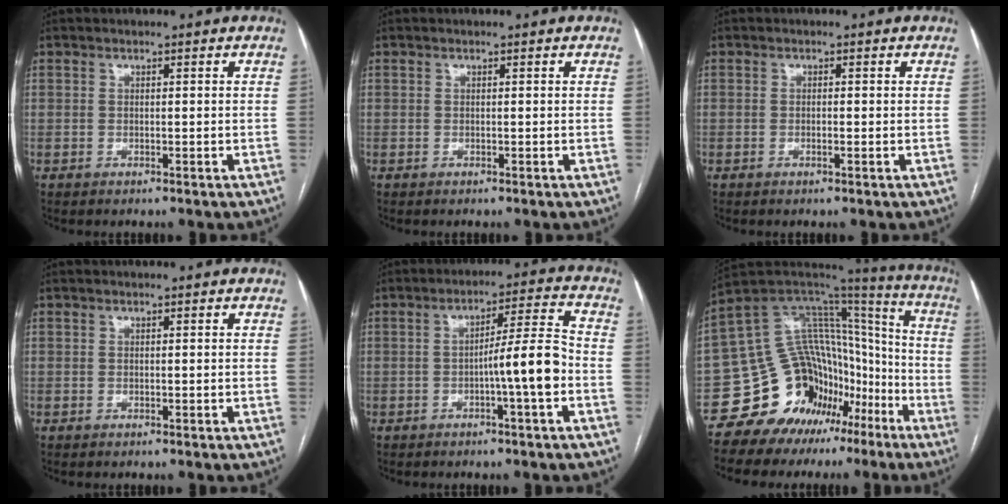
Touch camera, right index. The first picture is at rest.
{"total": 0.0}
{"total": 0.7, "force": [-0.2, 0.2, 0.6], "torque": [-0.012, -0.001, -0.003]}
{"total": 0.0}
{"total": 7.9, "force": [-2.3, -0.5, 7.5], "torque": [-0.117, 0.012, -0.035]}
{"total": 19.0, "force": [-10.9, 14.0, 6.9], "torque": [-0.098, 0.122, -0.169]}